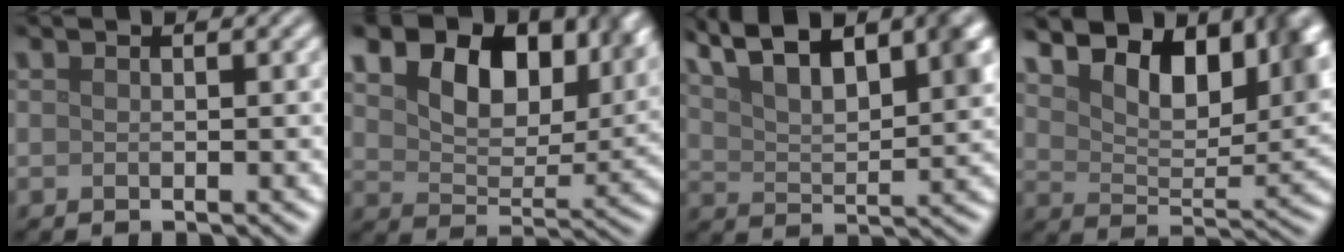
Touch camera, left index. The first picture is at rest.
{"total": 11.4, "force": [6.1, 6.8, 6.9], "torque": [-0.106, 0.010, 0.091]}
{"total": 9.4, "force": [5.7, 3.4, 6.7], "torque": [-0.105, 0.024, 0.089]}
{"total": 10.4, "force": [6.5, 4.7, 6.7], "torque": [-0.095, 0.010, 0.098]}